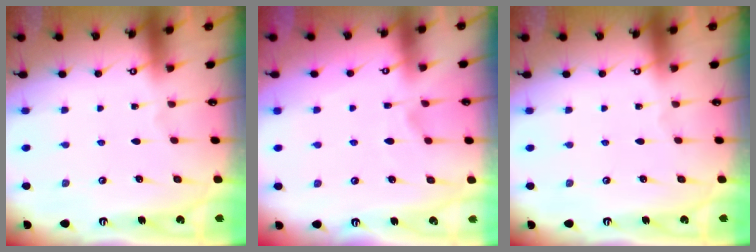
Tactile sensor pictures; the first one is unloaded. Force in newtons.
{"total": 2.8, "press": 2.6, "slide": 1.2}
{"total": 0.0}